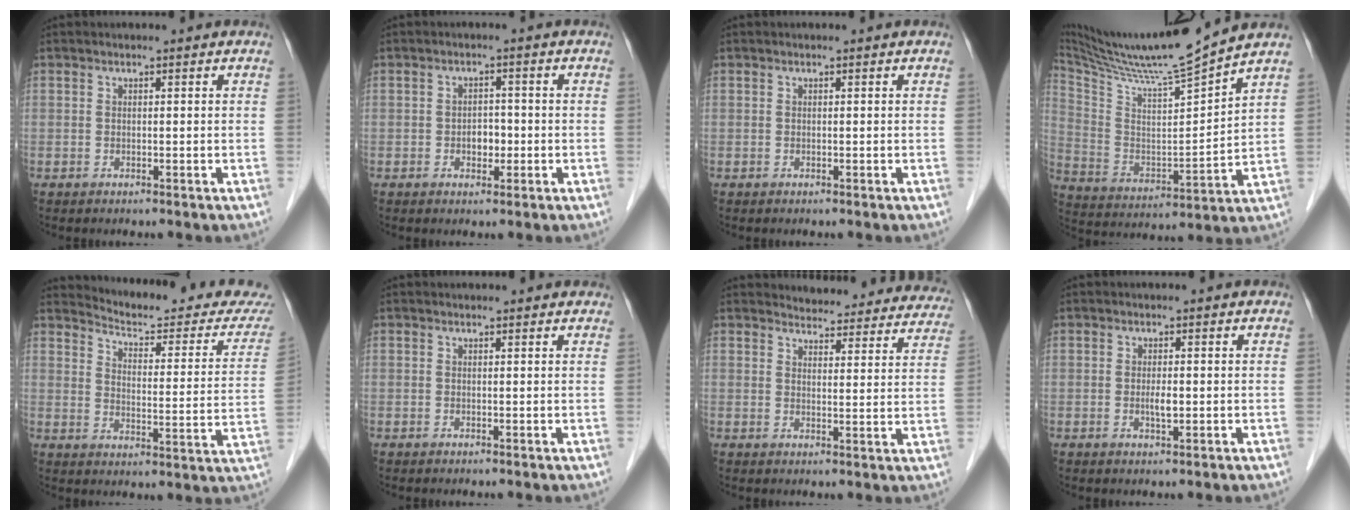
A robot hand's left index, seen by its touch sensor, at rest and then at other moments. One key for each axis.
{"total": 2.5, "fx": -0.8, "fy": 1.6, "fz": 1.7, "tx": -0.022, "ty": 0.004, "tz": -0.008}
{"total": 0.0}
{"total": 17.0, "fx": 15.2, "fy": -1.9, "fz": 7.3, "tx": -0.145, "ty": -0.022, "tz": 0.266}
{"total": 19.2, "fx": 18.7, "fy": 1.9, "fz": 4.0, "tx": -0.047, "ty": -0.082, "tz": 0.222}
{"total": 2.2, "fx": 2.0, "fy": 0.9, "fz": 0.5, "tx": -0.008, "ty": 0.019, "tz": 0.016}
{"total": 18.5, "fx": 17.7, "fy": 4.4, "fz": 2.9, "tx": -0.010, "ty": -0.041, "tz": 0.188}
{"total": 1.6, "fx": -0.3, "fy": 0.4, "fz": 1.5, "tx": -0.030, "ty": -0.004, "tz": -0.002}